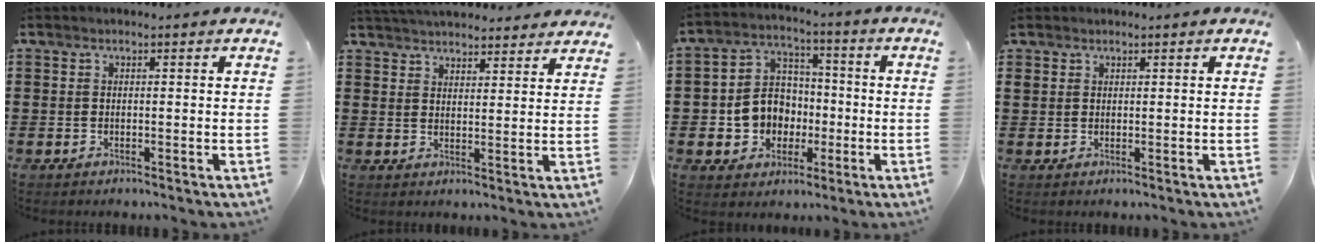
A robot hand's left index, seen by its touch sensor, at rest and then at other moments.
{"total": 4.9, "force": [4.8, 0.6, 0.9], "torque": [-0.031, -0.014, 0.089]}
{"total": 7.9, "force": [-1.5, 7.3, 2.5], "torque": [-0.075, 0.011, -0.027]}
{"total": 1.5, "force": [1.2, 0.8, 0.1], "torque": [-0.007, 0.004, 0.025]}